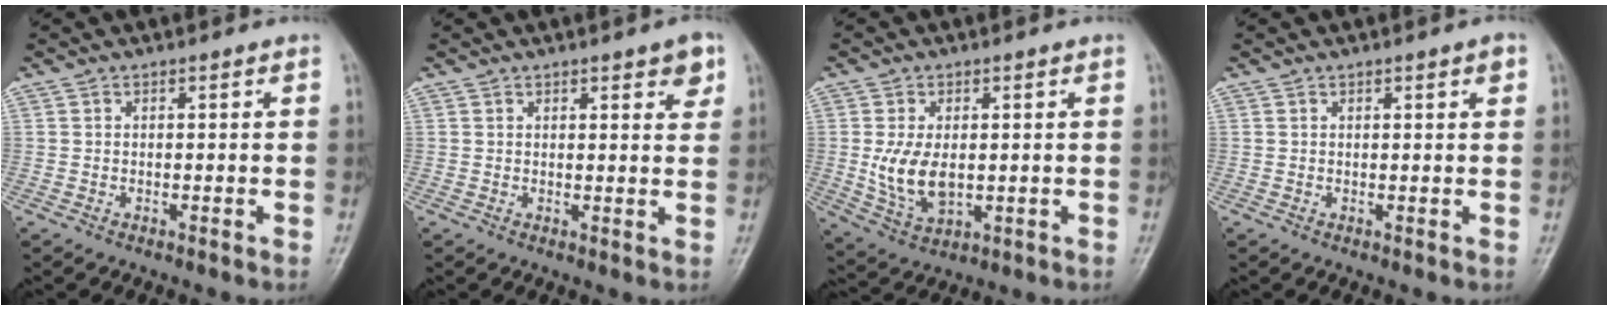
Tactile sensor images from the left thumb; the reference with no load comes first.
{"total": 4.3, "force": [2.4, 1.4, 3.3], "torque": [-0.029, -0.010, 0.027]}
{"total": 8.4, "force": [0.0, 5.0, 6.8], "torque": [-0.123, -0.008, 0.012]}
{"total": 1.8, "force": [0.9, 0.4, 1.5], "torque": [-0.018, -0.001, 0.012]}